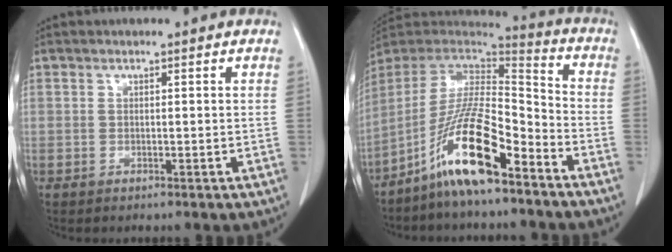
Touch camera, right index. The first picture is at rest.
{"total": 14.5, "force": [-9.2, 2.4, 10.9], "torque": [-0.208, 0.001, -0.169]}